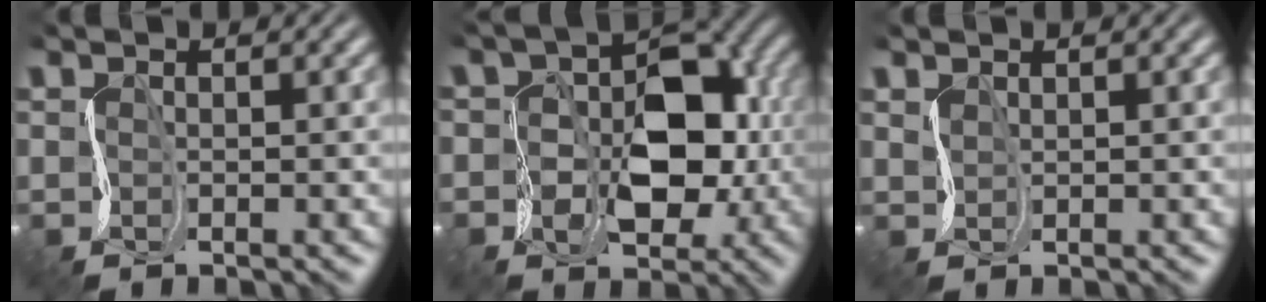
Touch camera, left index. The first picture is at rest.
{"total": 7.4, "force": [-0.7, 5.2, 5.3], "torque": [-0.092, -0.005, -0.003]}
{"total": 0.6, "force": [0.5, 0.0, -0.4], "torque": [-0.001, -0.002, 0.013]}